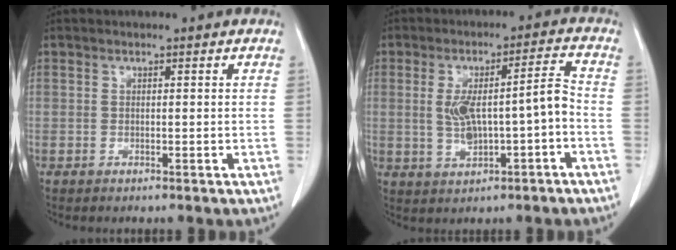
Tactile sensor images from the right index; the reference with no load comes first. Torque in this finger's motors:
{"motor_torque": [0.33, 0.06, 0.21, 0.06]}